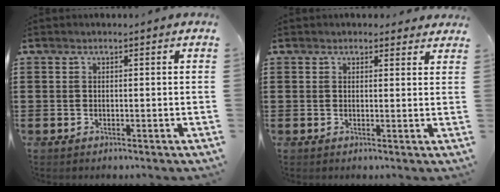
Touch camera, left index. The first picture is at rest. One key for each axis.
{"total": 1.8, "fx": 1.7, "fy": 0.7, "fz": 0.2, "tx": 0.000, "ty": 0.000, "tz": 0.031}